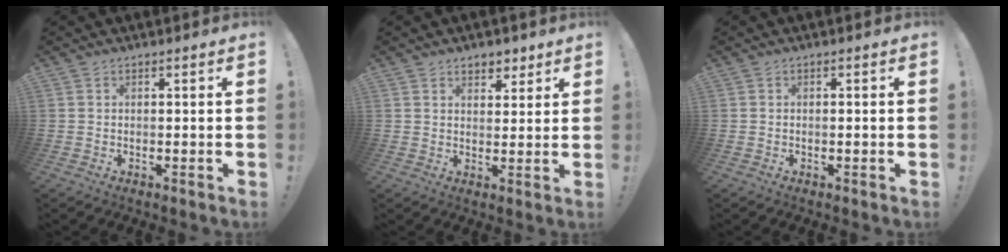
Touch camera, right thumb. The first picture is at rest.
{"total": 4.8, "force": [3.4, 3.0, 1.4], "torque": [-0.003, -0.021, 0.060]}
{"total": 0.5, "force": [-0.4, 0.0, 0.4], "torque": [-0.007, 0.000, -0.006]}